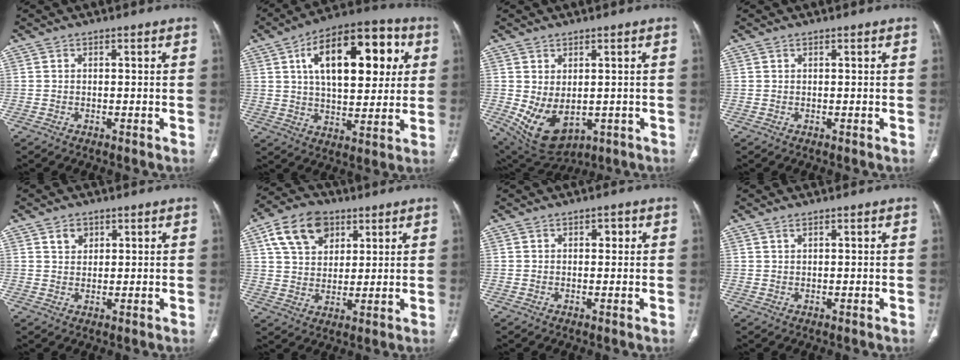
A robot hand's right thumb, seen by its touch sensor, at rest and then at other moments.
{"total": 22.0, "force": [6.6, 11.0, 17.8], "torque": [-0.236, 0.004, 0.094]}
{"total": 10.1, "force": [-1.3, 6.3, 7.7], "torque": [-0.127, -0.005, 0.009]}
{"total": 0.0}
{"total": 3.0, "force": [1.7, 2.2, 1.2], "torque": [-0.008, -0.011, 0.031]}
{"total": 12.4, "force": [5.7, 8.5, 7.0], "torque": [-0.104, -0.009, 0.102]}
{"total": 1.6, "force": [0.6, 1.1, 1.1], "torque": [-0.007, 0.001, 0.007]}
{"total": 1.0, "force": [0.7, 0.3, 0.5], "torque": [-0.013, 0.001, 0.017]}